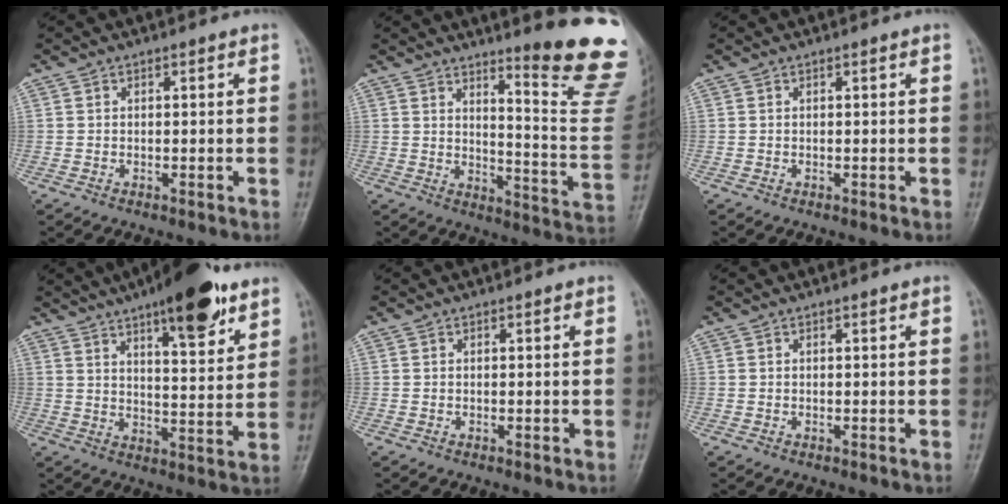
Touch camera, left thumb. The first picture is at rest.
{"total": 18.8, "force": [13.2, 2.1, 13.2], "torque": [-0.138, -0.122, 0.169]}
{"total": 0.0}
{"total": 15.5, "force": [9.6, 4.7, 11.2], "torque": [-0.135, -0.047, 0.142]}
{"total": 0.0}
{"total": 0.0}